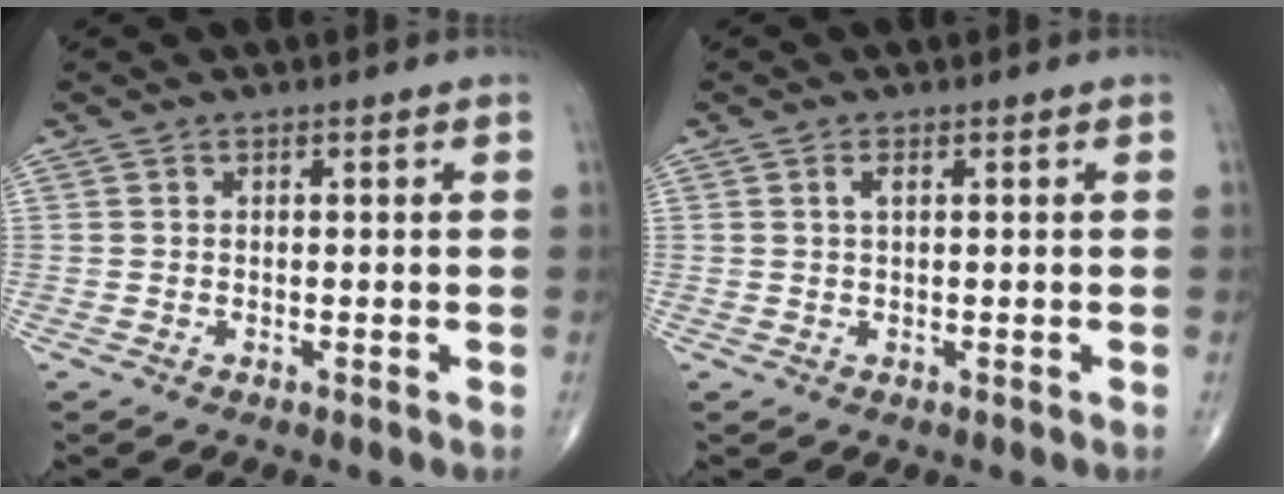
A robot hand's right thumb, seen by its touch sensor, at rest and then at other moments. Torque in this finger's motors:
{"motor_torque": [-0.05, 0.06, 0.13, 0.00, -0.03]}